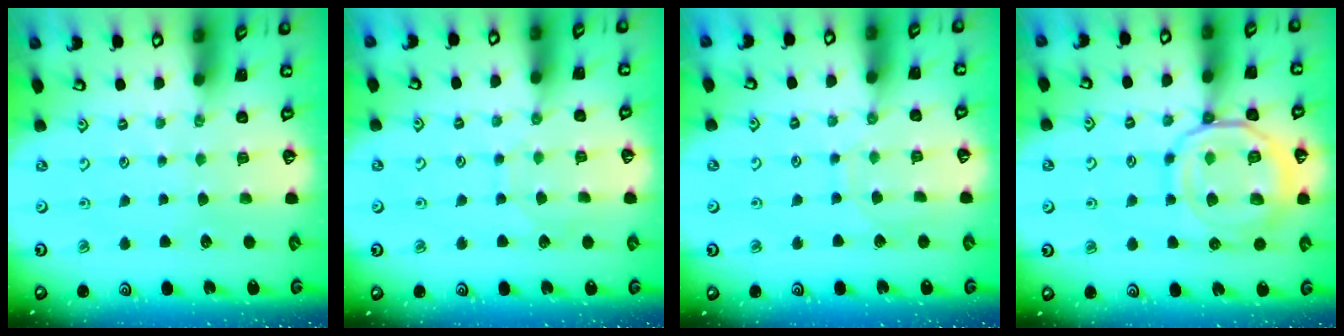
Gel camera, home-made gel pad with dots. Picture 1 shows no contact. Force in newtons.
{"total": 6.2, "press": 6.2, "slide": 0.5}
{"total": 5.7, "press": 5.7, "slide": 0.4}
{"total": 16.7, "press": 16.6, "slide": 1.7}